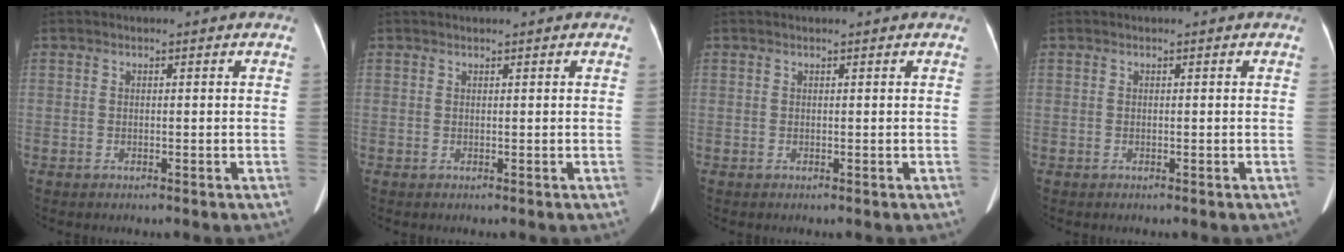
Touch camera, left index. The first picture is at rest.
{"total": 0.6, "force": [0.6, 0.0, 0.2], "torque": [-0.007, 0.012, 0.013]}
{"total": 0.6, "force": [0.6, 0.0, 0.2], "torque": [-0.005, 0.010, 0.012]}
{"total": 0.0}